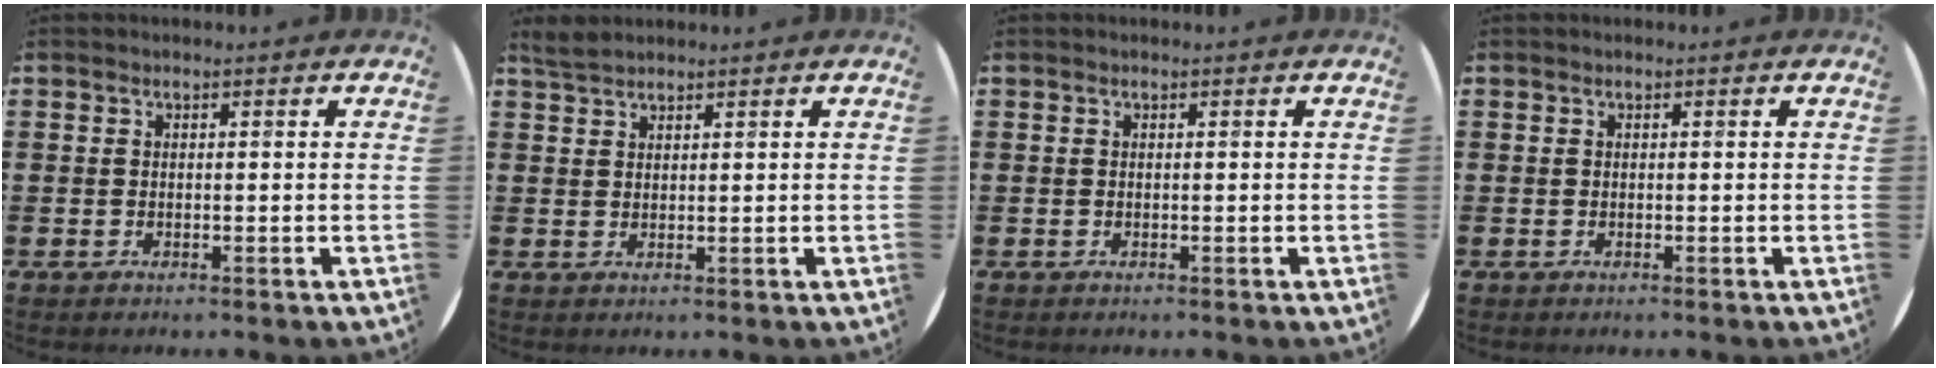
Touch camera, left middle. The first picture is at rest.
{"total": 2.0, "force": [1.9, 0.4, 0.5], "torque": [-0.014, 0.004, 0.037]}
{"total": 0.0}
{"total": 0.0}